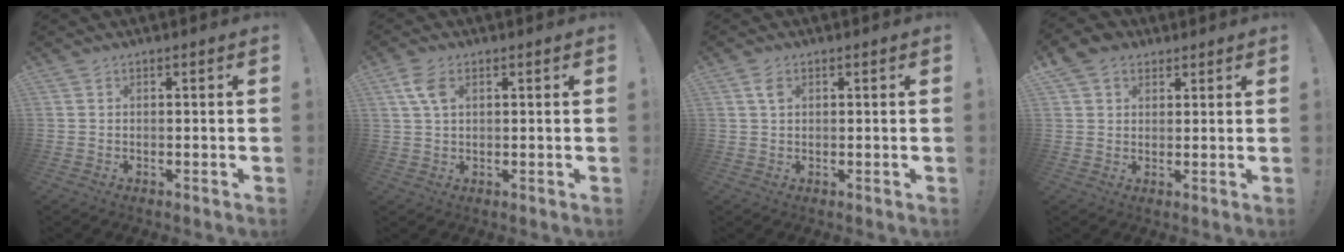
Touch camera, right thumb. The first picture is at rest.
{"total": 5.7, "force": [2.0, 3.1, 4.3], "torque": [-0.086, 0.001, 0.037]}
{"total": 2.6, "force": [1.1, 1.4, 1.9], "torque": [-0.035, 0.000, 0.019]}
{"total": 6.5, "force": [3.6, 5.0, 2.3], "torque": [-0.036, -0.010, 0.070]}